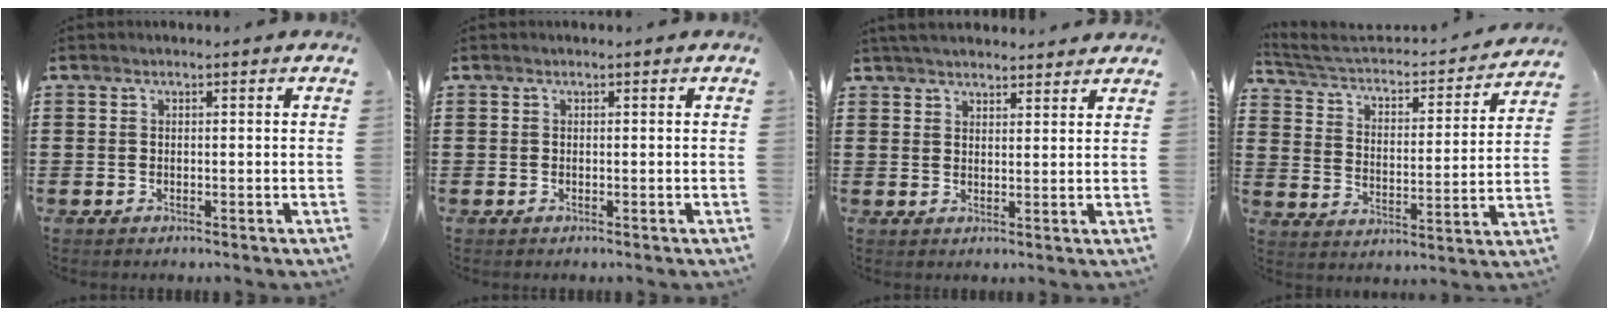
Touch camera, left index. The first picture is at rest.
{"total": 0.0}
{"total": 3.5, "force": [3.4, 0.3, 0.6], "torque": [-0.021, -0.003, 0.064]}
{"total": 3.2, "force": [2.7, 0.9, 1.4], "torque": [-0.046, -0.026, 0.036]}